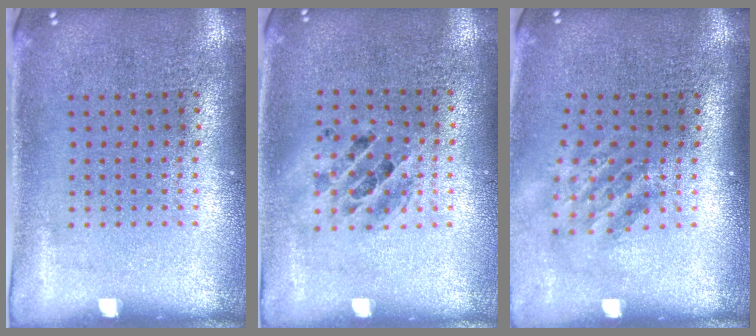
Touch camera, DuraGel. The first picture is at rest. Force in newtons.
{"total": 1.3, "press": 1.2, "slide": 0.5}
{"total": 1.7, "press": 1.2, "slide": 1.2}